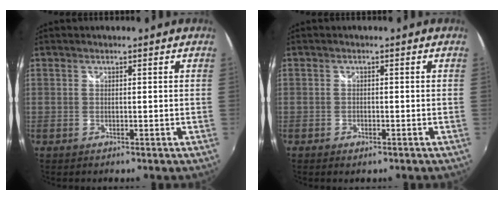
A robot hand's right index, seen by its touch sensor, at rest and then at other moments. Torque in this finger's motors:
{"motor_torque": [0.74, -0.02, -0.02, -0.01]}